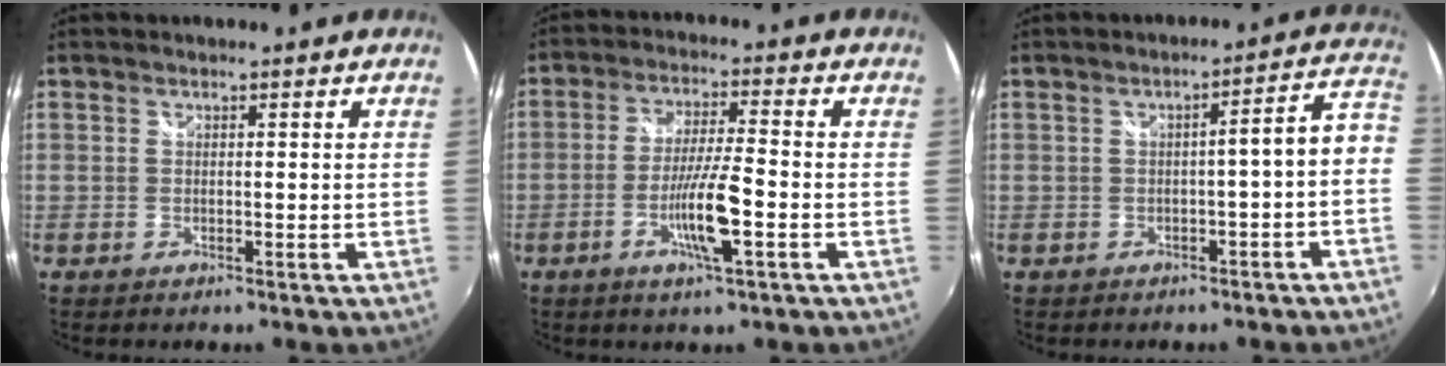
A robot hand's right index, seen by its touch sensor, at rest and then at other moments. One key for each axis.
{"total": 8.2, "fx": -2.9, "fy": 0.2, "fz": 7.7, "tx": -0.147, "ty": -0.003, "tz": -0.053}
{"total": 5.7, "fx": -1.8, "fy": 0.6, "fz": 5.4, "tx": -0.073, "ty": 0.020, "tz": -0.011}